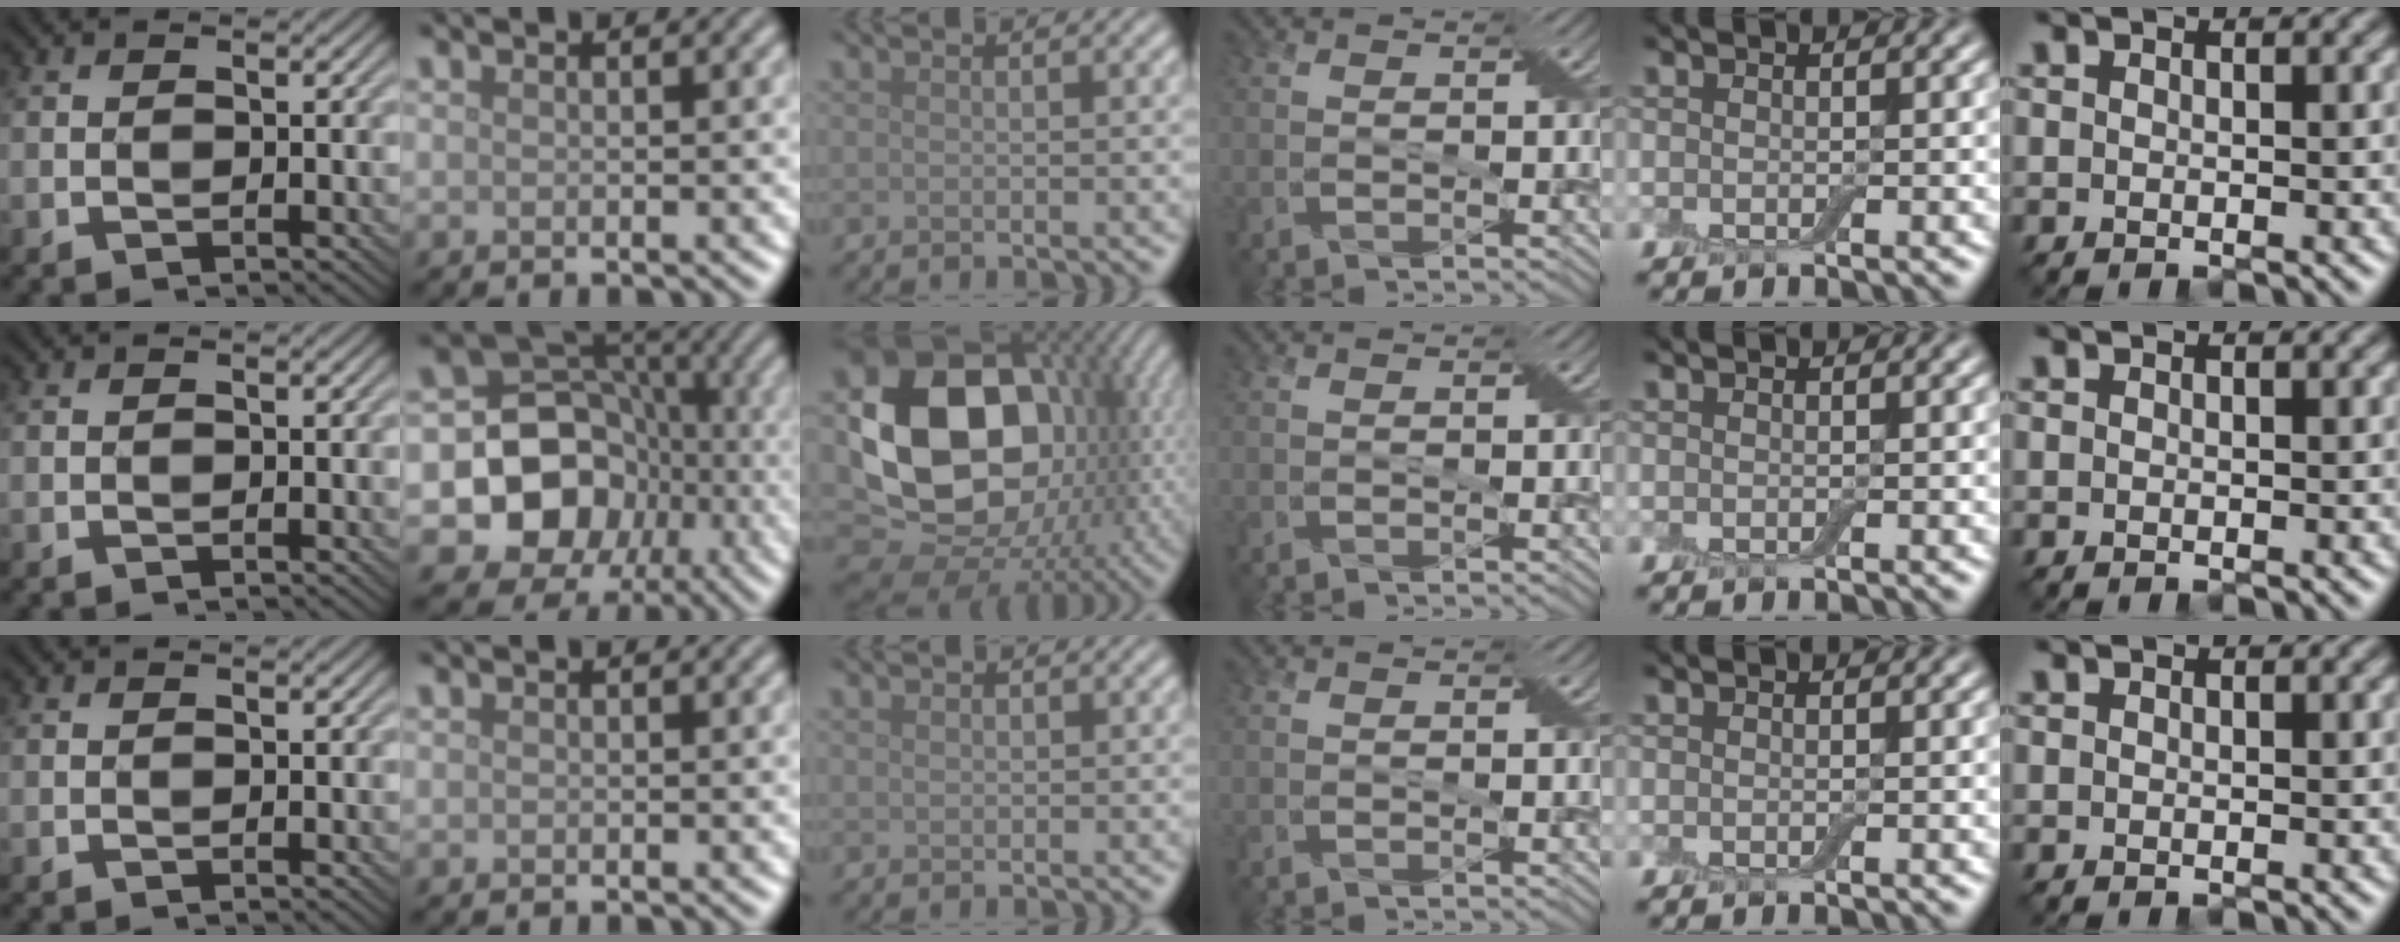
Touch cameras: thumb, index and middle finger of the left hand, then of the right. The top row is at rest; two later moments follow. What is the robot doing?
{"motion": "press", "object": "electronic device side button"}